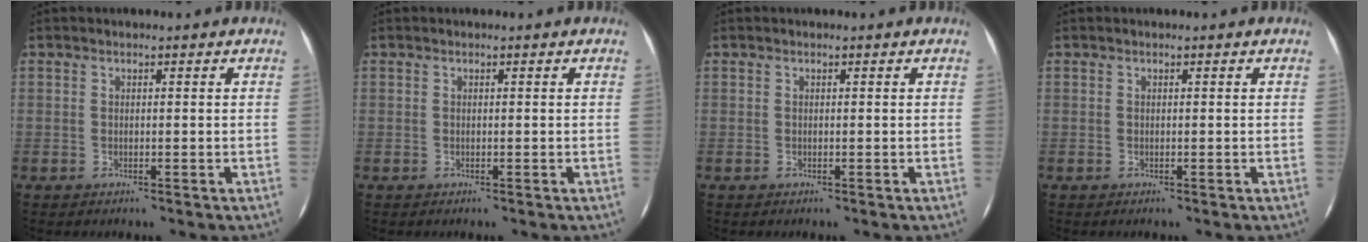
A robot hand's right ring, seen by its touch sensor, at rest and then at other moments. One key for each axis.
{"total": 0.0}
{"total": 0.0}
{"total": 0.0}